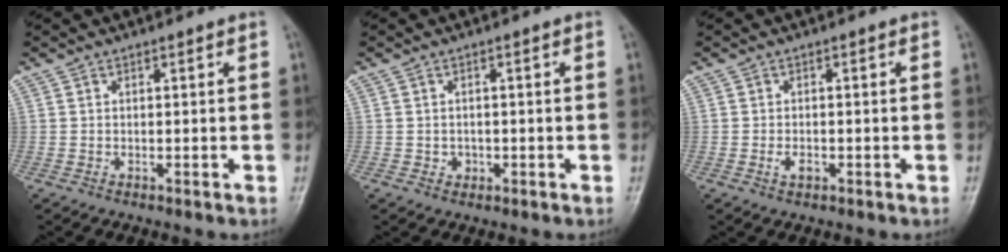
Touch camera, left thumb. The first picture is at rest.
{"total": 1.5, "force": [-0.4, 1.4, 0.5], "torque": [0.000, 0.004, -0.003]}
{"total": 1.9, "force": [-0.7, 1.2, 1.3], "torque": [-0.022, 0.001, -0.014]}